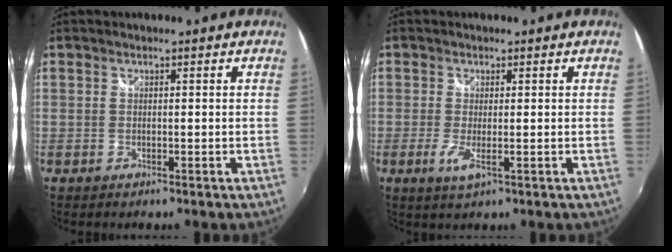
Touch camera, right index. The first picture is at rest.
{"total": 2.9, "force": [-0.8, 0.3, 2.7], "torque": [-0.059, -0.010, -0.015]}